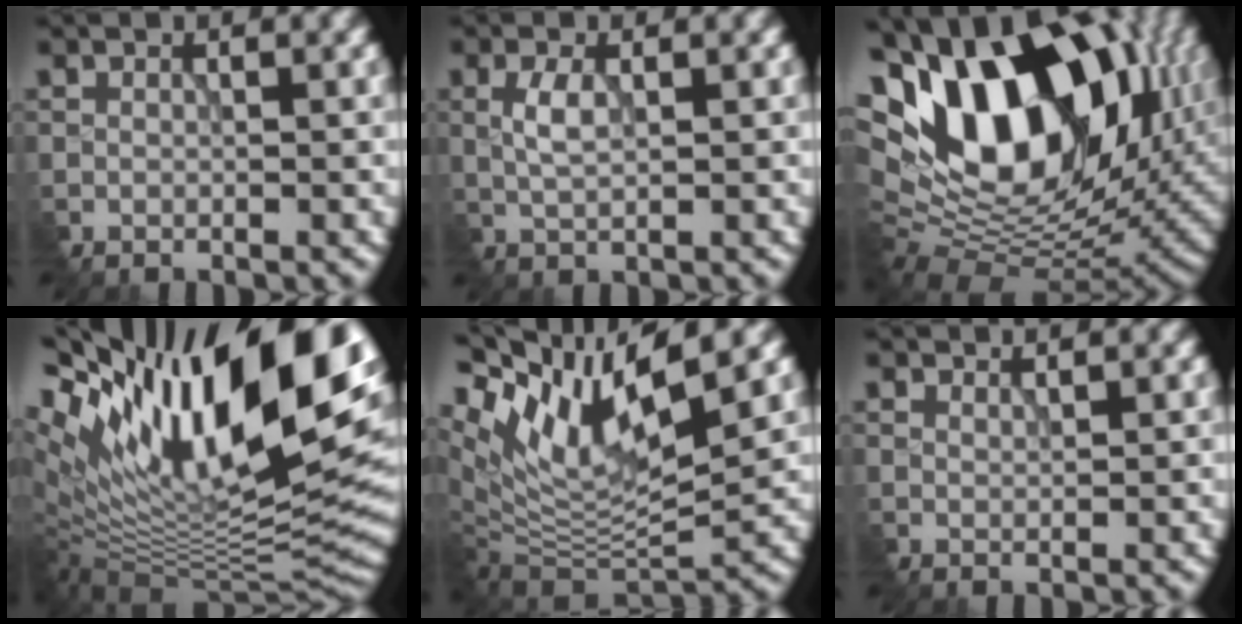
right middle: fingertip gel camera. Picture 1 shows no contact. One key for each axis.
{"total": 2.1, "fx": -0.1, "fy": 0.9, "fz": 1.8, "tx": -0.045, "ty": 0.002, "tz": 0.004}
{"total": 18.5, "fx": 4.5, "fy": 10.8, "fz": 14.3, "tx": -0.250, "ty": 0.034, "tz": 0.066}
{"total": 18.7, "fx": 7.2, "fy": 7.7, "fz": 15.5, "tx": -0.263, "ty": 0.020, "tz": 0.136}
{"total": 11.3, "fx": 5.0, "fy": 4.9, "fz": 8.8, "tx": -0.187, "ty": 0.015, "tz": 0.094}
{"total": 1.8, "fx": 1.7, "fy": 0.4, "fz": 0.2, "tx": -0.006, "ty": 0.003, "tz": 0.027}